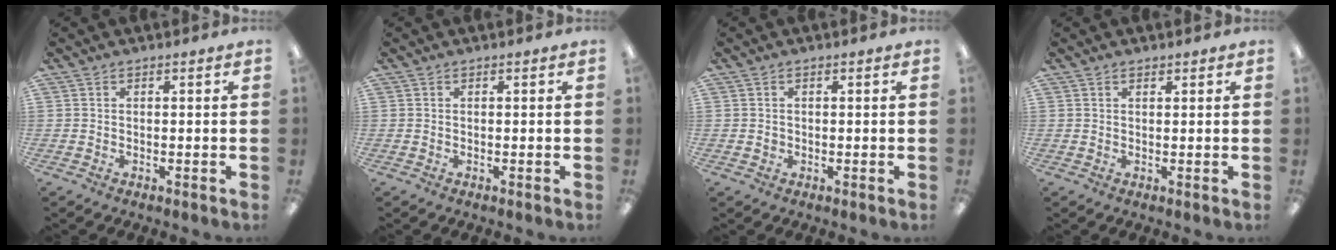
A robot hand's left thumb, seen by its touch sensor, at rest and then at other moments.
{"total": 0.0}
{"total": 0.9, "force": [0.1, 0.9, 0.2], "torque": [0.003, 0.002, -0.002]}
{"total": 1.0, "force": [0.8, 0.5, 0.2], "torque": [-0.005, 0.001, 0.015]}